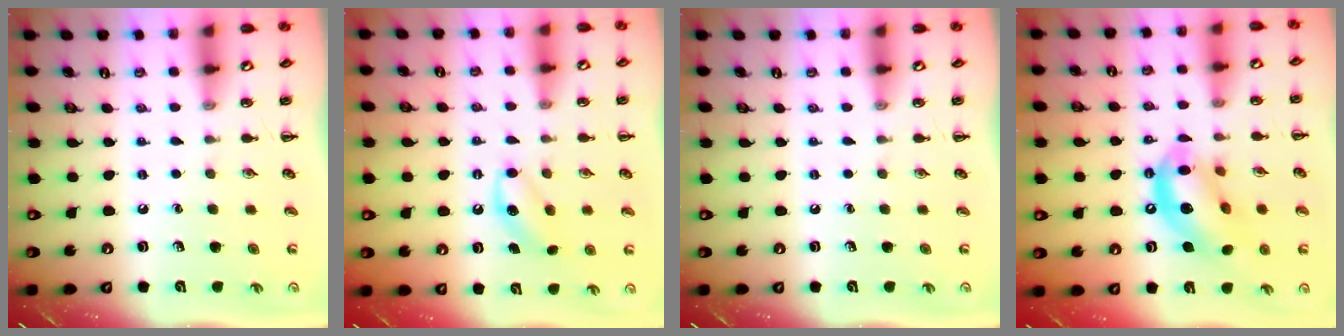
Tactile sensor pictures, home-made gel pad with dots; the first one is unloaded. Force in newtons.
{"total": 7.0, "press": 6.8, "slide": 1.7}
{"total": 0.0}
{"total": 13.7, "press": 13.3, "slide": 3.6}